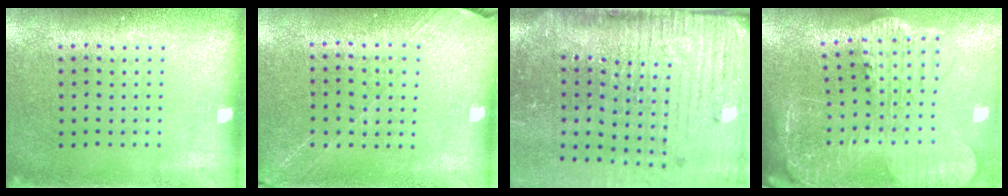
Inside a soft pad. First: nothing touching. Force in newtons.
{"total": 1.4, "press": 1.3, "slide": 0.6}
{"total": 5.0, "press": 4.1, "slide": 2.8}
{"total": 4.0, "press": 3.1, "slide": 2.6}